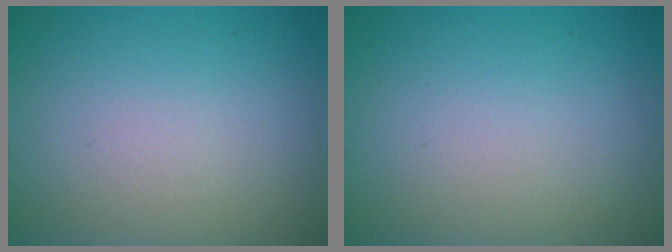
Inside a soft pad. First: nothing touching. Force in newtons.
{"total": 0.0}